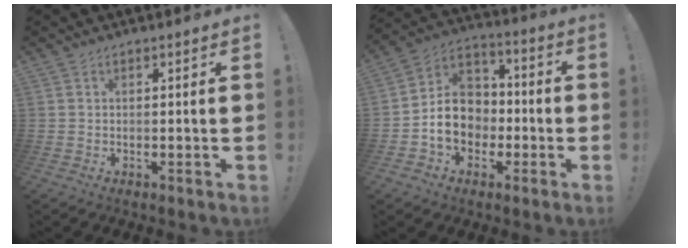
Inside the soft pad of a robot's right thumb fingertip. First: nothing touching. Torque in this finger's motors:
{"motor_torque": [1.78, 1.65, 0.88, -0.77, 0.02]}